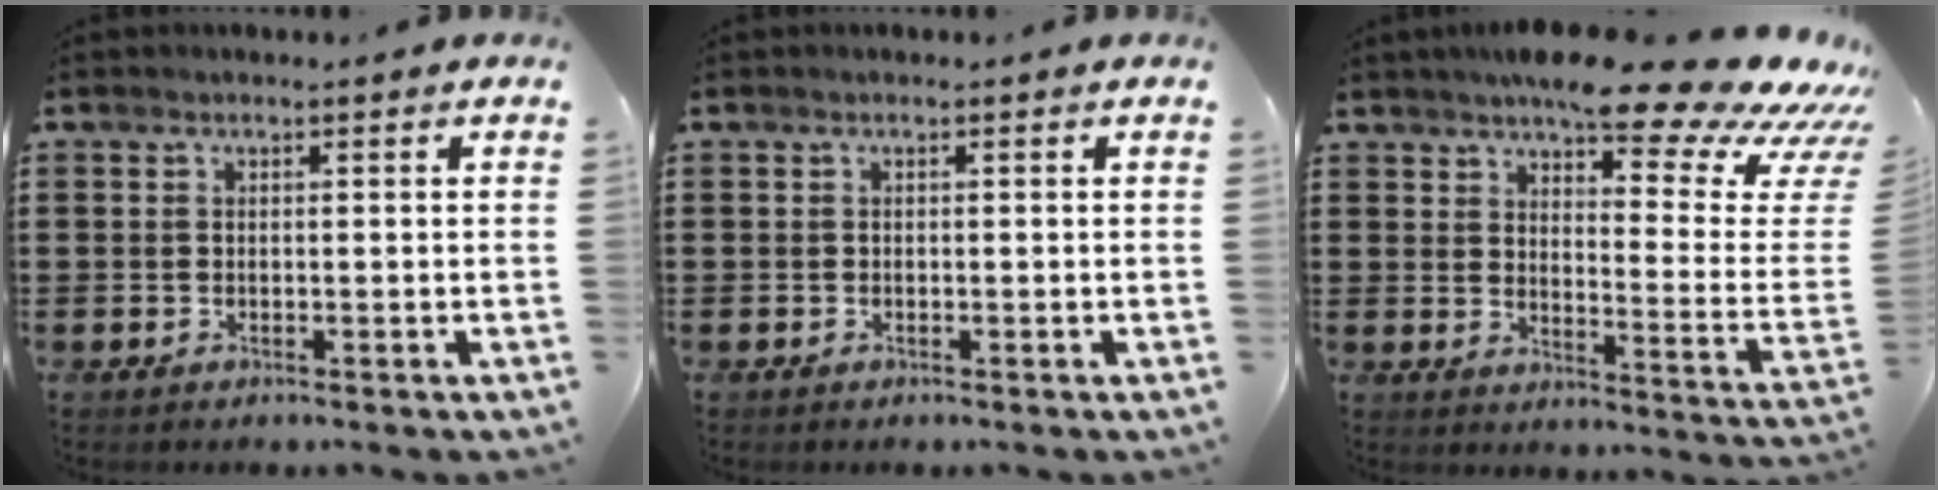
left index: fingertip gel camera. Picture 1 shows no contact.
{"total": 0.0}
{"total": 13.9, "force": [11.0, 3.0, 8.0], "torque": [-0.144, -0.063, 0.188]}